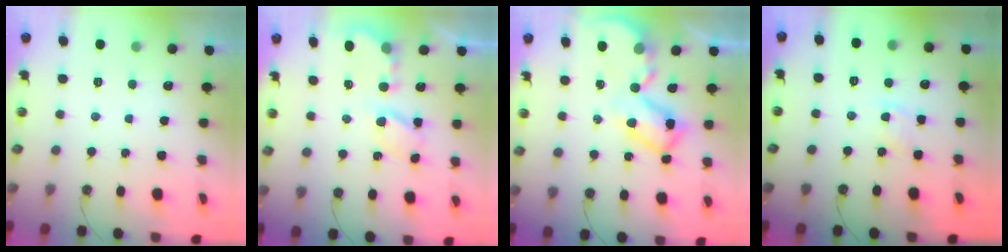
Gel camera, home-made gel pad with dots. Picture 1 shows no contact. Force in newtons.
{"total": 6.0, "press": 6.0, "slide": 0.4}
{"total": 10.4, "press": 10.3, "slide": 0.8}
{"total": 6.0, "press": 5.9, "slide": 0.6}